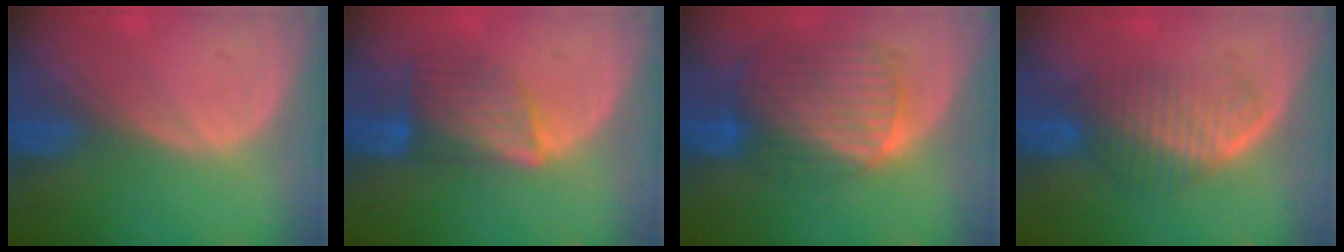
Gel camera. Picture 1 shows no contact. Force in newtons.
{"total": 6.9, "press": 6.4, "slide": 2.6}
{"total": 10.3, "press": 8.7, "slide": 5.5}
{"total": 6.3, "press": 6.2, "slide": 1.2}